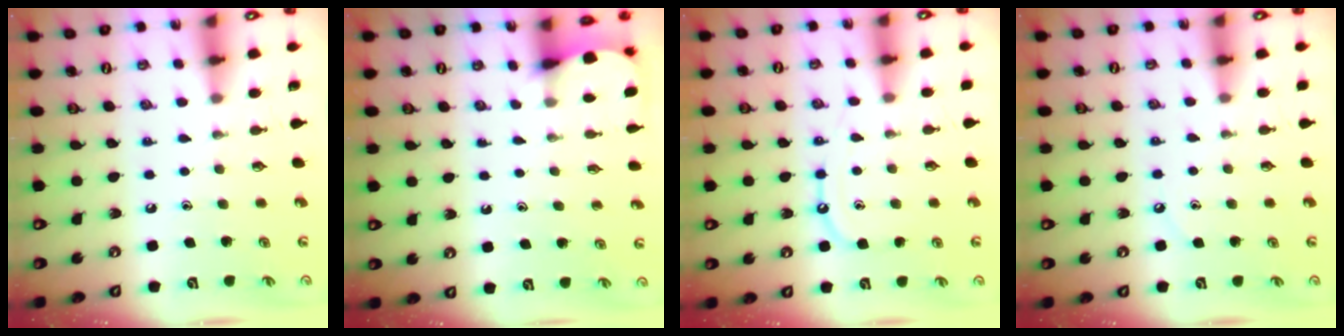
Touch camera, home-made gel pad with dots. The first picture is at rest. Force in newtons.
{"total": 2.1, "press": 2.1, "slide": 0.1}
{"total": 9.4, "press": 9.3, "slide": 1.0}
{"total": 4.3, "press": 4.3, "slide": 0.6}